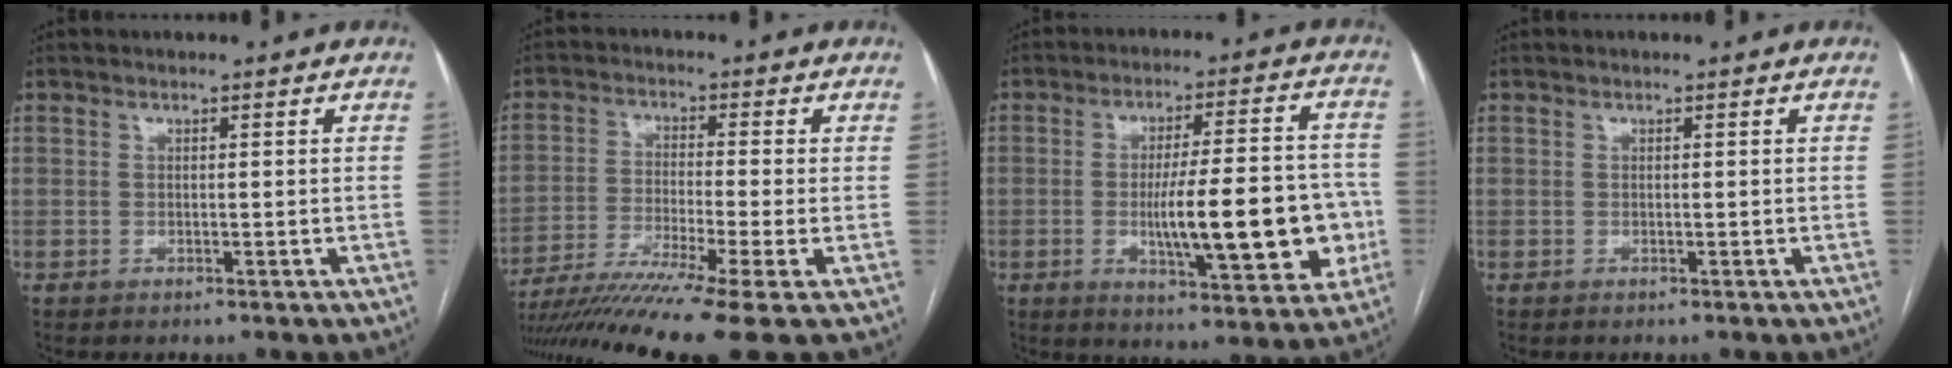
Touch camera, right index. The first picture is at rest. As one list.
[{"total": 13.9, "force": [-10.3, -2.0, 9.1], "torque": [-0.162, -0.033, -0.171]}, {"total": 16.7, "force": [-2.9, 3.7, 16.0], "torque": [-0.238, 0.010, -0.033]}, {"total": 0.0}]